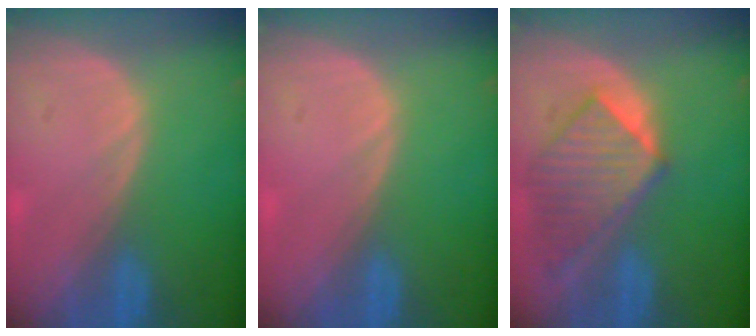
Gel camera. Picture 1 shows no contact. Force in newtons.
{"total": 0.6, "press": 0.1, "slide": 0.6}
{"total": 8.0, "press": 7.5, "slide": 2.7}